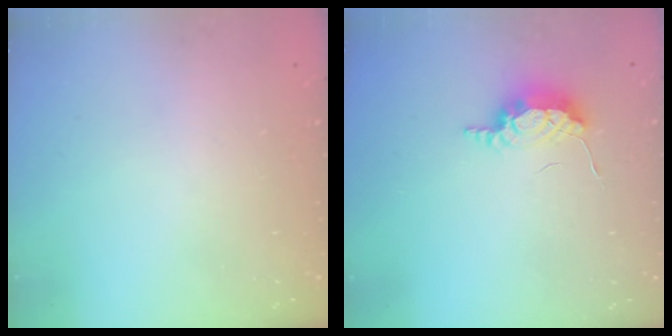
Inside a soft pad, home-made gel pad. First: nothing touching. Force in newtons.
{"total": 14.2, "press": 8.7, "slide": 11.2}